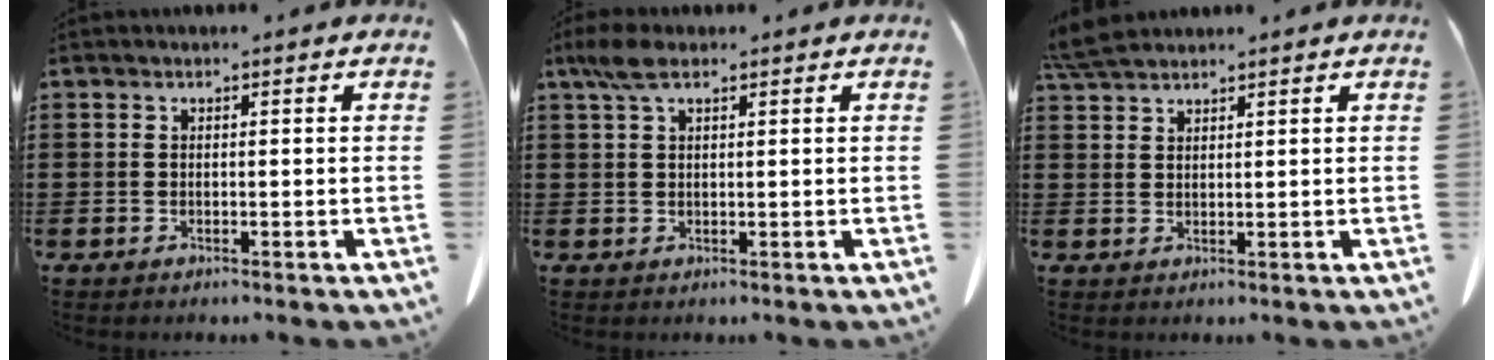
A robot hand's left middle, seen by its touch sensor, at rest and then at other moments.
{"total": 3.8, "force": [1.9, 1.4, 3.0], "torque": [-0.072, 0.000, 0.033]}
{"total": 3.4, "force": [3.0, 0.6, 1.5], "torque": [-0.039, -0.001, 0.060]}